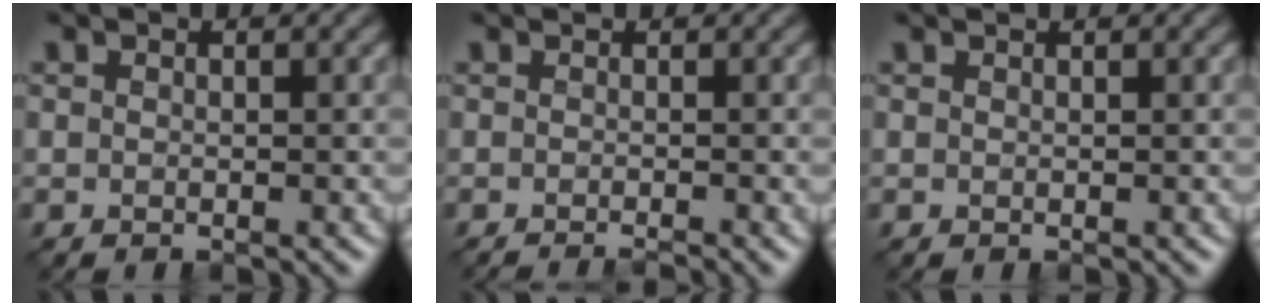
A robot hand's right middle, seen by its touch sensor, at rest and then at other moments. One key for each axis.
{"total": 2.2, "fx": -1.1, "fy": 0.7, "fz": 1.8, "tx": -0.002, "ty": -0.008, "tz": -0.019}
{"total": 0.6, "fx": 0.6, "fy": 0.1, "fz": 0.2, "tx": -0.003, "ty": -0.001, "tz": 0.004}